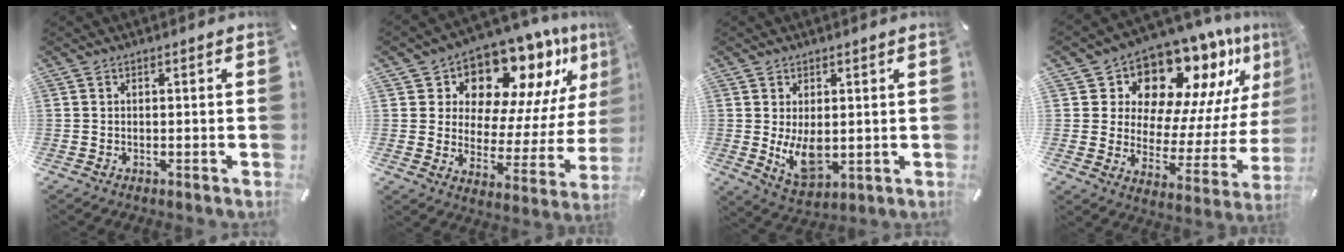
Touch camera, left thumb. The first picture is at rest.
{"total": 13.0, "force": [10.6, 6.8, 3.3], "torque": [-0.049, -0.113, 0.179]}
{"total": 8.7, "force": [0.3, 5.4, 6.8], "torque": [-0.125, -0.014, 0.008]}
{"total": 14.4, "force": [12.5, 6.3, 3.3], "torque": [-0.045, -0.136, 0.207]}